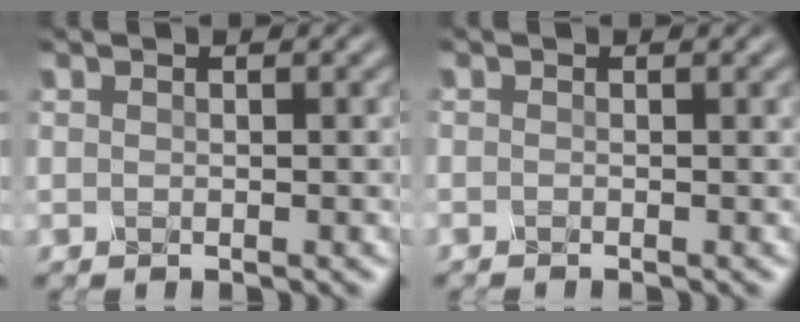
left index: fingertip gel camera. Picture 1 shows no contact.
{"total": 0.8, "force": [-0.8, 0.0, 0.1], "torque": [0.005, -0.010, -0.012]}